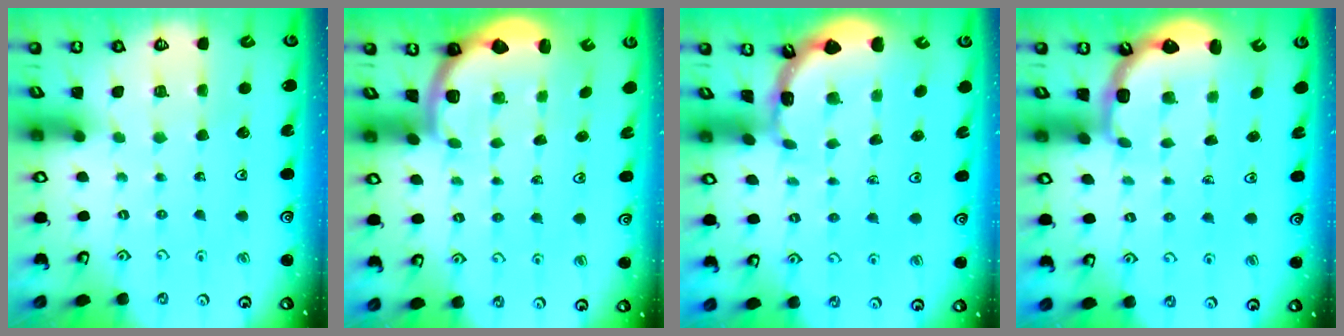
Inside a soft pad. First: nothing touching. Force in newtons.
{"total": 1.9, "press": 1.8, "slide": 0.5}
{"total": 1.6, "press": 1.6, "slide": 0.1}
{"total": 2.8, "press": 2.2, "slide": 1.8}